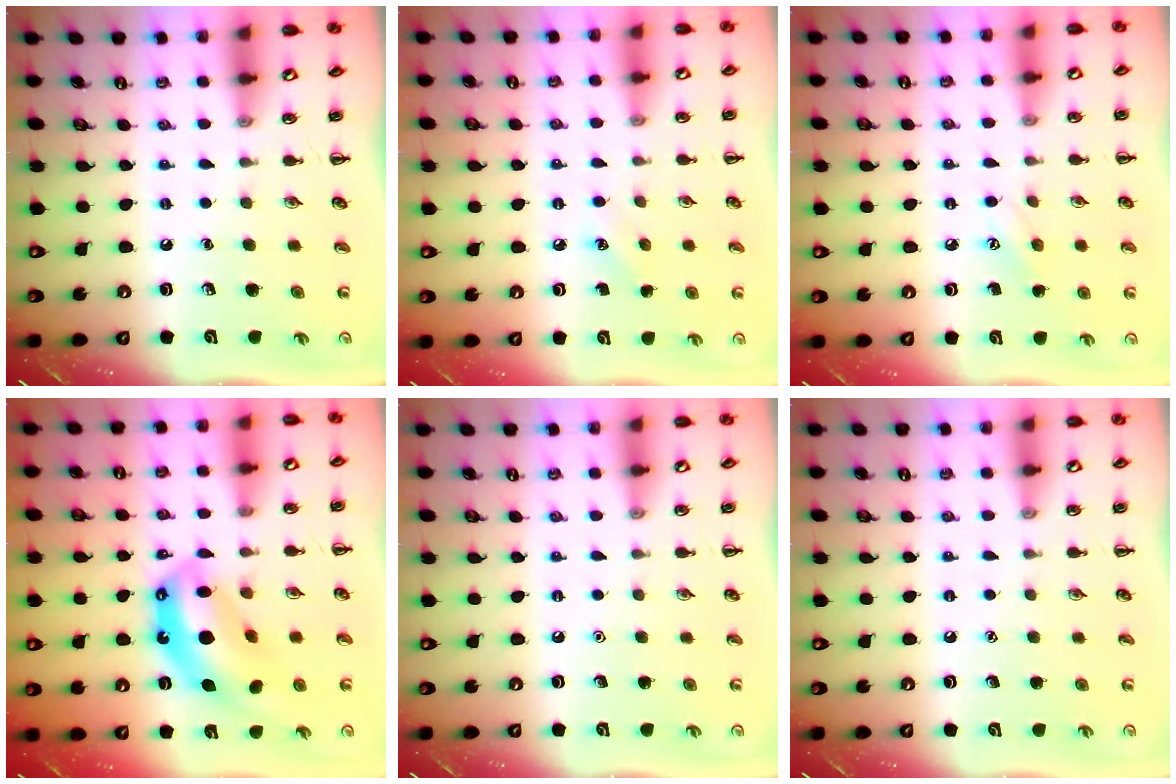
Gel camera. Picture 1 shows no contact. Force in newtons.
{"total": 6.2, "press": 5.9, "slide": 1.8}
{"total": 5.6, "press": 5.4, "slide": 1.5}
{"total": 13.3, "press": 12.8, "slide": 3.7}
{"total": 1.6, "press": 1.5, "slide": 0.1}
{"total": 1.4, "press": 1.4, "slide": 0.1}